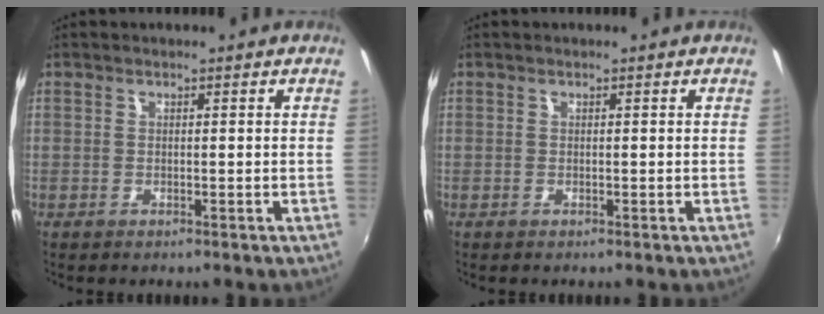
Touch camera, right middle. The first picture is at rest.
{"total": 0.0}